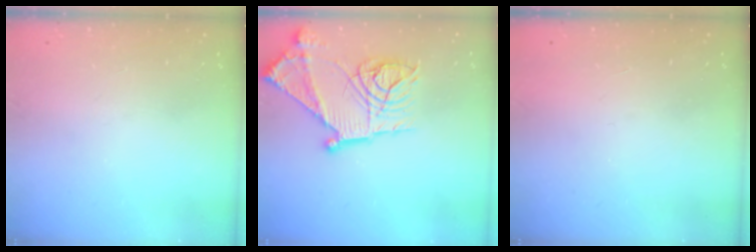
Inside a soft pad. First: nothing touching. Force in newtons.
{"total": 22.2, "press": 22.1, "slide": 2.3}
{"total": 1.6, "press": 1.6, "slide": 0.1}